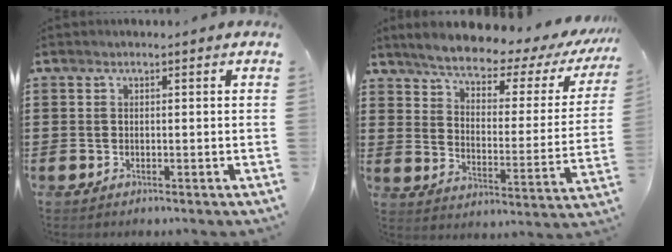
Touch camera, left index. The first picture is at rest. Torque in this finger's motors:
{"motor_torque": [2.14, 0.00, 1.05, 0.14]}